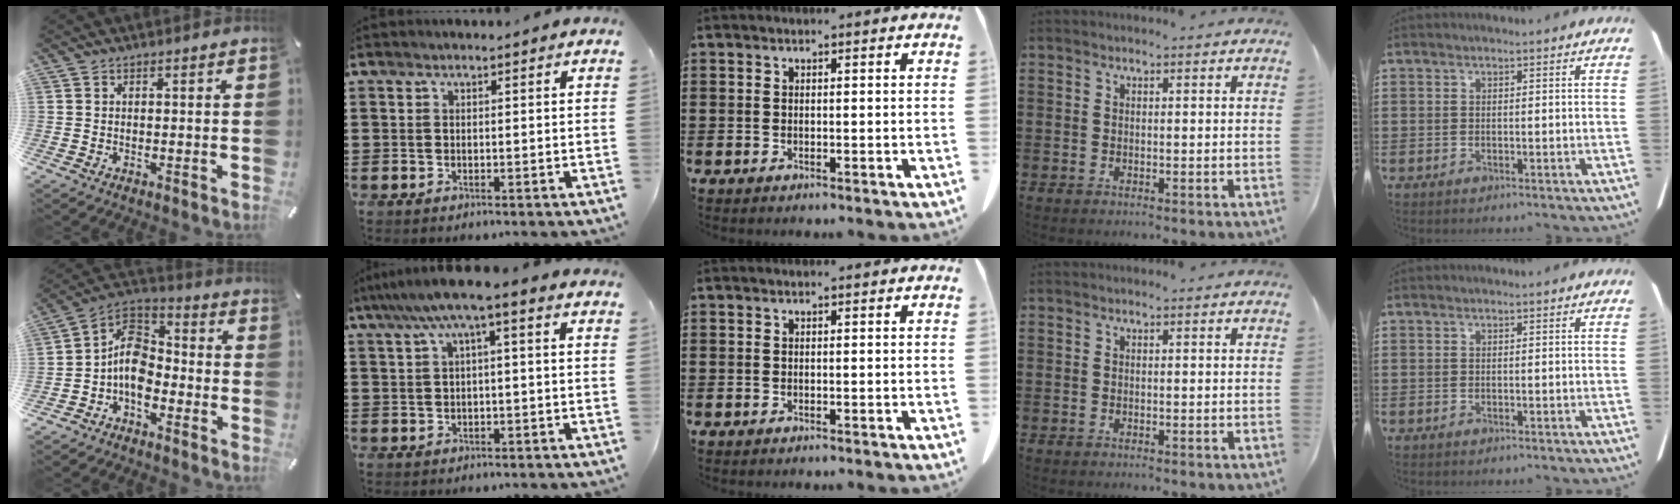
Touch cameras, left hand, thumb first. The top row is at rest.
{"thumb": {"total": 10.0, "force": [-4.4, 6.9, 5.7], "torque": [-0.124, 0.018, -0.084]}, "index": {"total": 4.4, "force": [0.2, 0.5, 4.4], "torque": [-0.083, 0.000, -0.003]}}